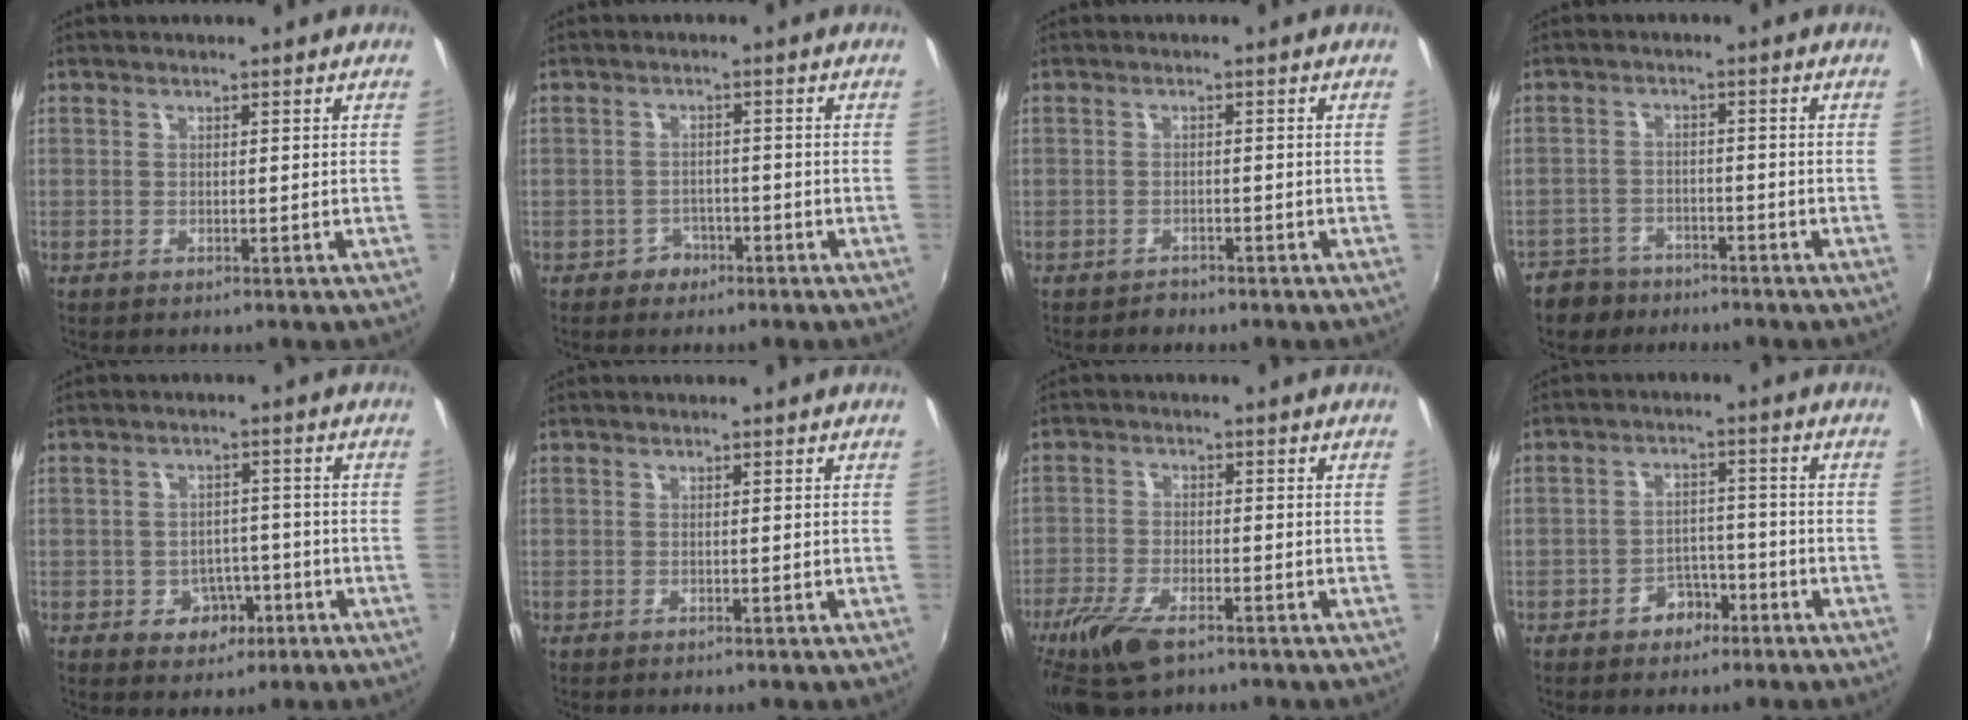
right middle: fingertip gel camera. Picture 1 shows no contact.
{"total": 2.8, "force": [-1.8, 2.2, 0.1], "torque": [-0.005, 0.006, -0.029]}
{"total": 1.7, "force": [-1.5, 0.8, 0.0], "torque": [-0.005, 0.000, -0.024]}
{"total": 6.9, "force": [-5.2, 4.2, 1.3], "torque": [-0.051, 0.006, -0.089]}
{"total": 5.2, "force": [-2.1, 4.3, 1.9], "torque": [-0.043, 0.010, -0.016]}
{"total": 0.0}
{"total": 10.6, "force": [-7.1, 4.0, 6.8], "torque": [-0.166, -0.030, -0.135]}
{"total": 4.9, "force": [-3.1, 3.4, 1.7], "torque": [-0.038, 0.012, -0.038]}